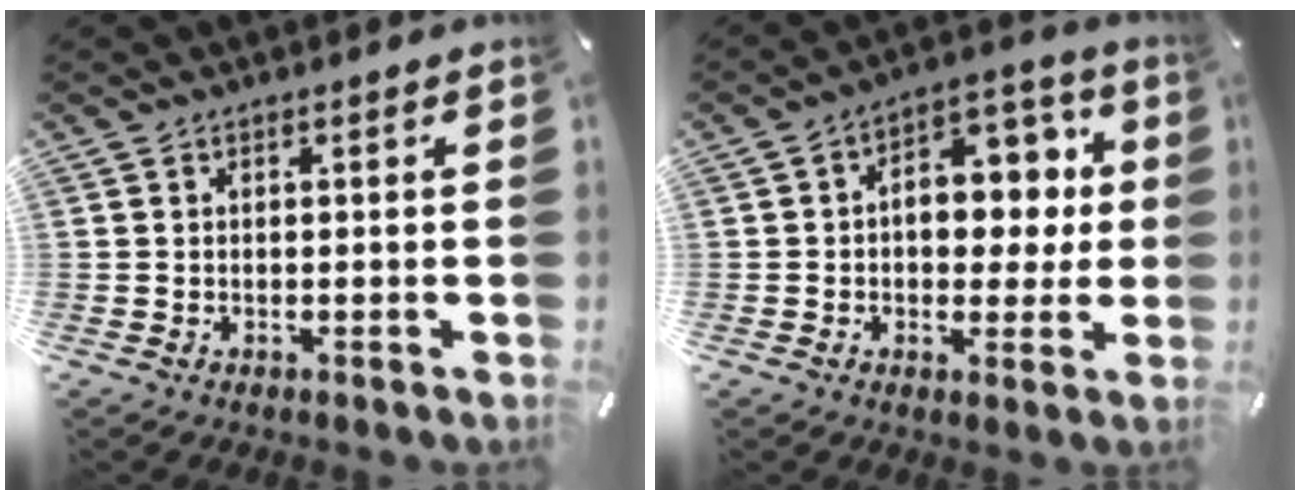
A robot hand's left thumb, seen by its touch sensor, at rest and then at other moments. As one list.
[{"total": 10.9, "force": [1.0, 7.9, 7.3], "torque": [-0.087, -0.008, 0.017]}]